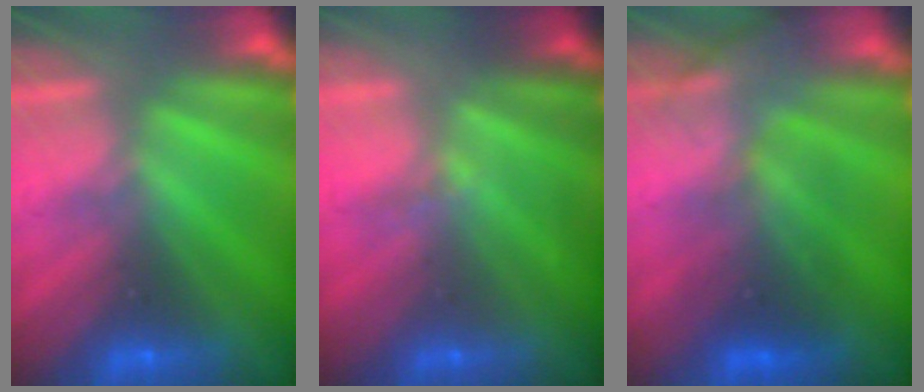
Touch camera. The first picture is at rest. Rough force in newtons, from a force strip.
{"total": 2.2}
{"total": 2.6}